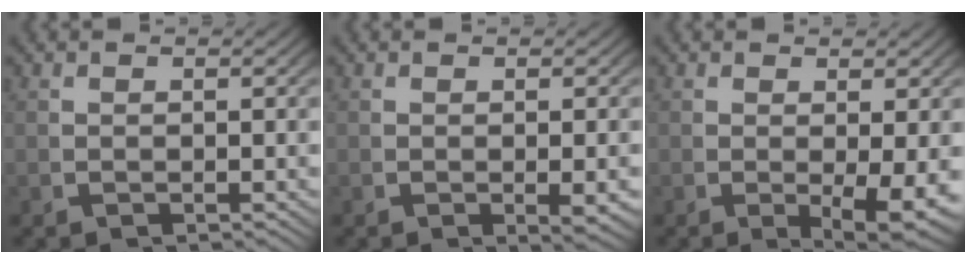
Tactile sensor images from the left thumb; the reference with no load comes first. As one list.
[{"total": 2.0, "force": [-0.2, 0.6, 1.9], "torque": [-0.027, -0.004, 0.000]}, {"total": 4.3, "force": [-0.7, 1.6, 4.0], "torque": [-0.064, -0.023, 0.001]}]